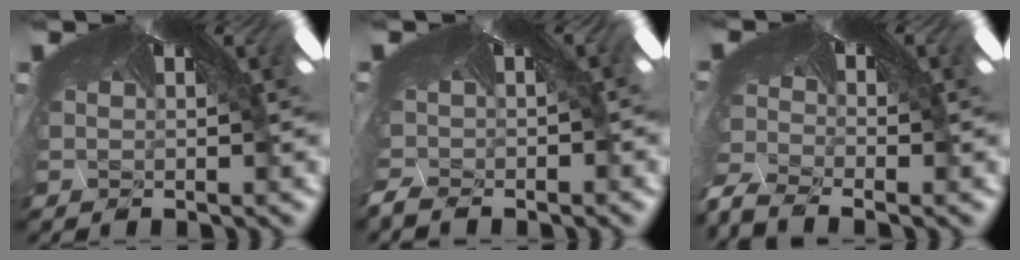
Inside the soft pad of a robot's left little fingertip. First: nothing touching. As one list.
[{"total": 3.3, "force": [-3.2, 0.0, -0.4], "torque": [-0.023, -0.037, -0.025]}, {"total": 7.4, "force": [-7.2, 0.5, 1.5], "torque": [-0.036, -0.078, -0.085]}]